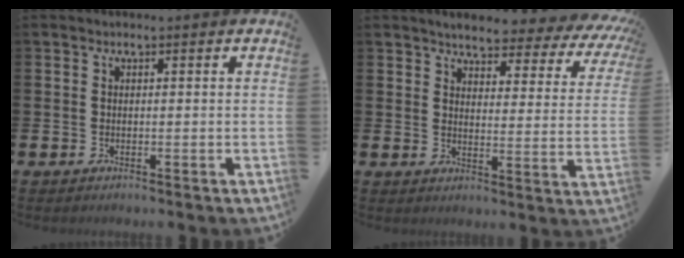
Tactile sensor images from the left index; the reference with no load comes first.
{"total": 4.7, "force": [4.4, 1.0, 1.5], "torque": [-0.036, -0.041, 0.067]}